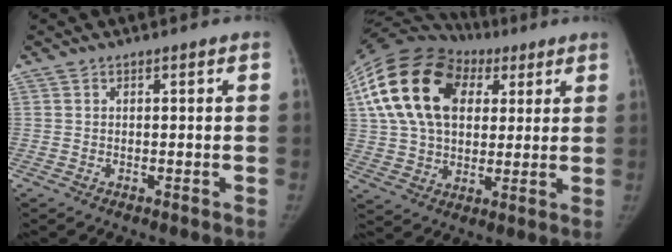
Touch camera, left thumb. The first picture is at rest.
{"total": 23.7, "force": [7.5, 16.1, 15.6], "torque": [-0.292, 0.031, 0.129]}